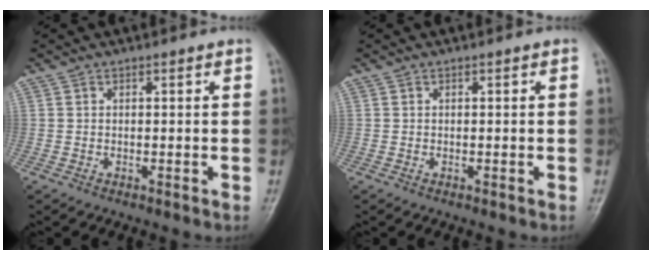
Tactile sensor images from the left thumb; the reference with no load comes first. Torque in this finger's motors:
{"motor_torque": [0.00, 0.00, 0.00, 0.00, 0.00]}